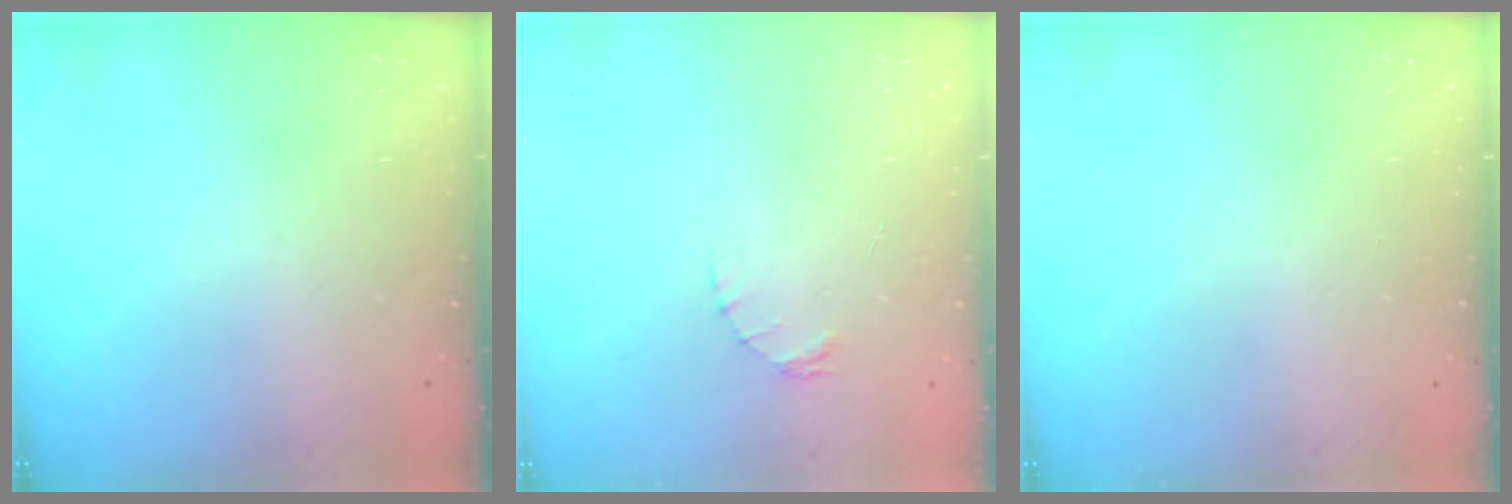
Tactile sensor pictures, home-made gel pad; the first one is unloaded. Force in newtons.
{"total": 1.6, "press": 1.5, "slide": 0.3}
{"total": 0.0}